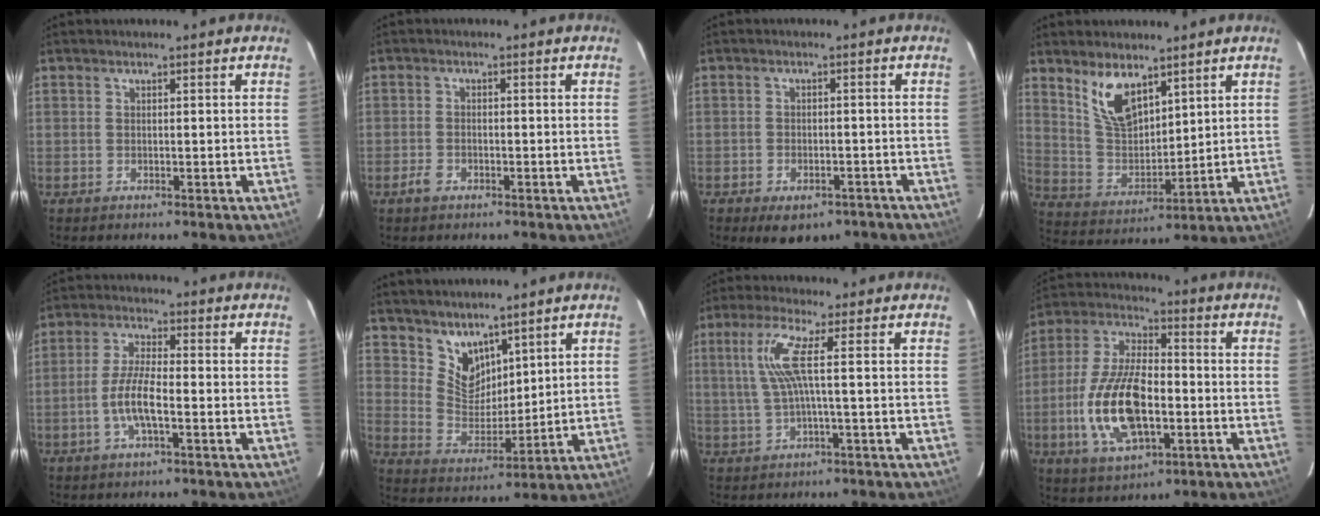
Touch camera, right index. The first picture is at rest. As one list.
[{"total": 2.5, "force": [-1.6, 1.5, 1.3], "torque": [-0.031, 0.001, -0.029]}, {"total": 8.5, "force": [-5.9, 4.5, 4.1], "torque": [-0.080, -0.005, -0.069]}, {"total": 10.1, "force": [6.5, 4.7, 6.2], "torque": [-0.117, 0.002, 0.137]}, {"total": 6.9, "force": [-2.4, 1.6, 6.3], "torque": [-0.130, 0.002, -0.048]}, {"total": 8.1, "force": [6.1, 4.6, 2.7], "torque": [-0.040, -0.001, 0.129]}, {"total": 6.3, "force": [0.7, -0.7, 6.2], "torque": [-0.125, -0.001, 0.026]}, {"total": 17.3, "force": [-4.2, 7.9, 14.8], "torque": [-0.314, -0.002, -0.073]}]